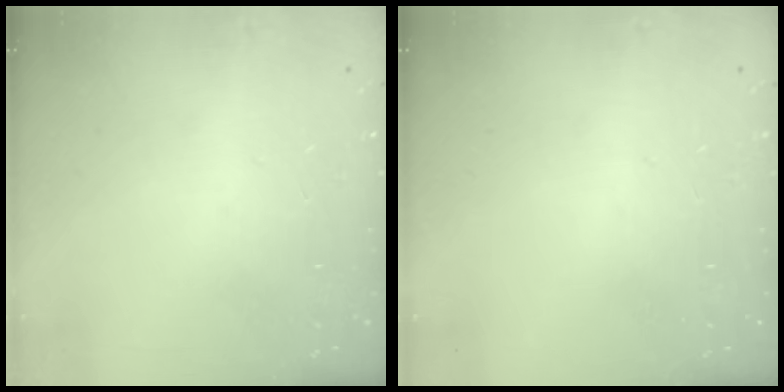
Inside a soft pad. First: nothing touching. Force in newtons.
{"total": 0.0}